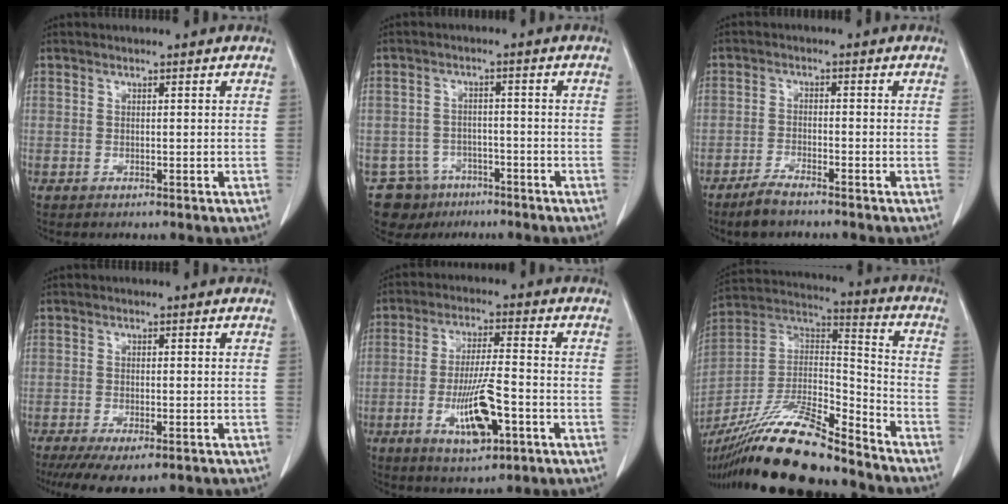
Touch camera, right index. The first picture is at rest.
{"total": 6.7, "force": [-4.4, 5.1, -0.1], "torque": [0.009, 0.015, -0.064]}
{"total": 3.8, "force": [-3.2, 0.6, 1.9], "torque": [-0.042, -0.006, -0.061]}
{"total": 10.4, "force": [-8.0, 2.8, 6.1], "torque": [-0.089, -0.012, -0.115]}
{"total": 10.1, "force": [-3.7, 2.2, 9.1], "torque": [-0.172, -0.007, -0.059]}
{"total": 23.6, "force": [-19.5, 3.8, 12.7], "torque": [-0.257, -0.012, -0.348]}